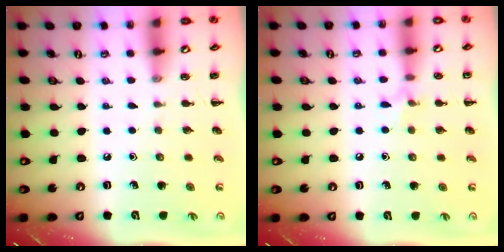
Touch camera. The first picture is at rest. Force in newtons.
{"total": 5.6, "press": 5.3, "slide": 1.9}